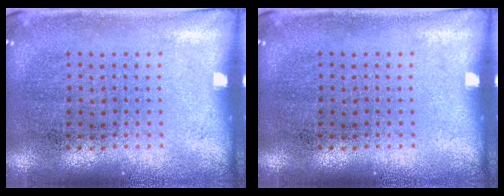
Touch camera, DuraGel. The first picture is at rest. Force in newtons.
{"total": 0.0}